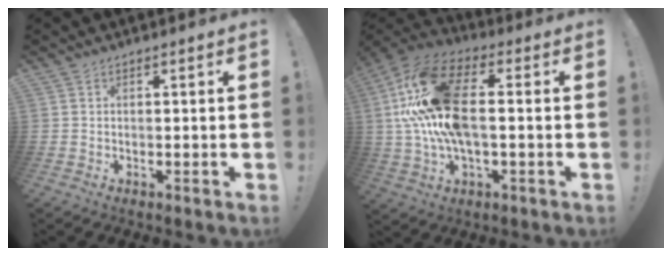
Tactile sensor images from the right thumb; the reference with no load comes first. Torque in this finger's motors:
{"motor_torque": [2.25, 2.43, 2.55, -0.22, 0.53]}